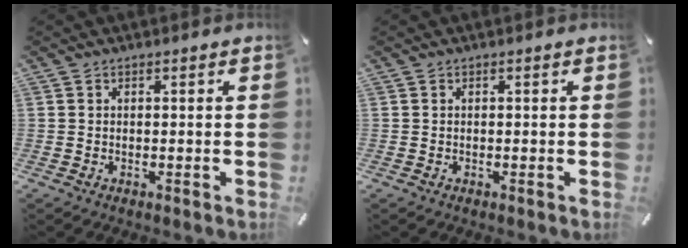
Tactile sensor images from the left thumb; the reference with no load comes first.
{"total": 0.0}